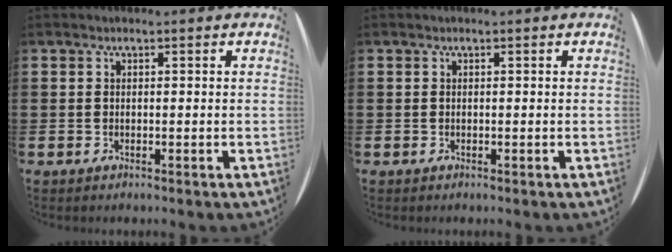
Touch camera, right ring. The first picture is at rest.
{"total": 0.0}